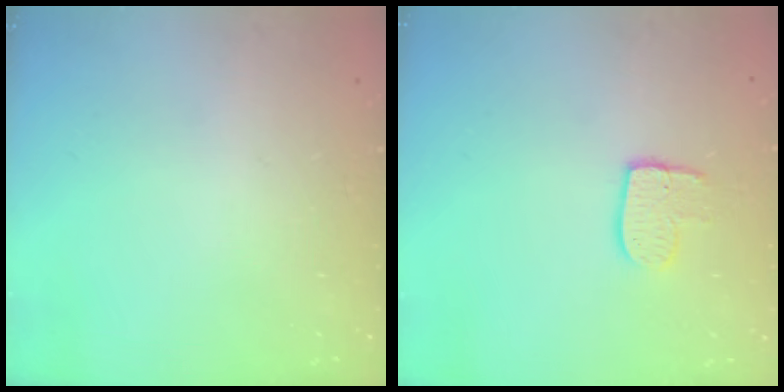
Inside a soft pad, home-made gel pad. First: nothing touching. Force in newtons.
{"total": 8.1, "press": 8.0, "slide": 0.6}